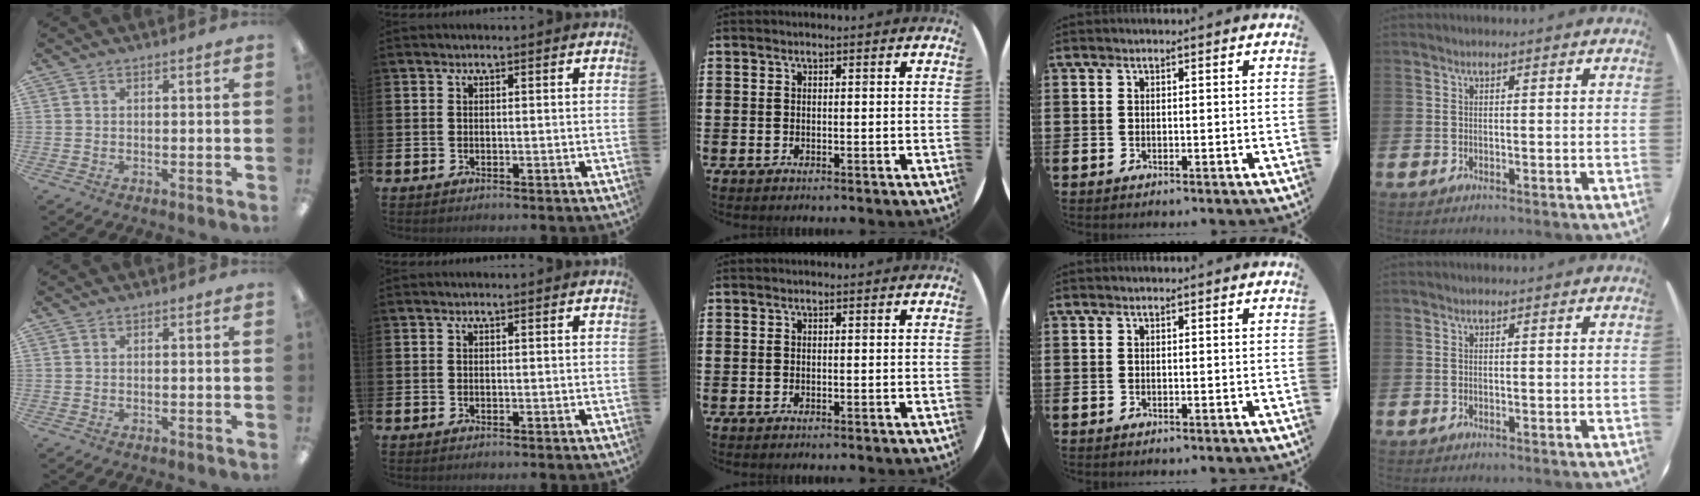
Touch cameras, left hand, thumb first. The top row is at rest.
{}